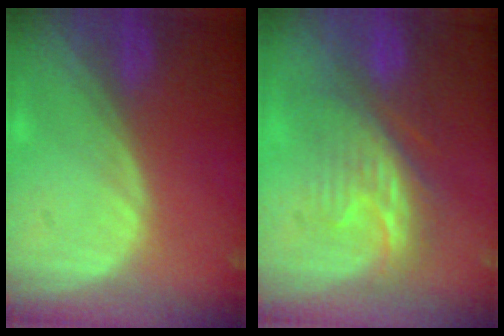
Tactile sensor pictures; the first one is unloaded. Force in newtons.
{"total": 7.8, "press": 7.6, "slide": 1.4}